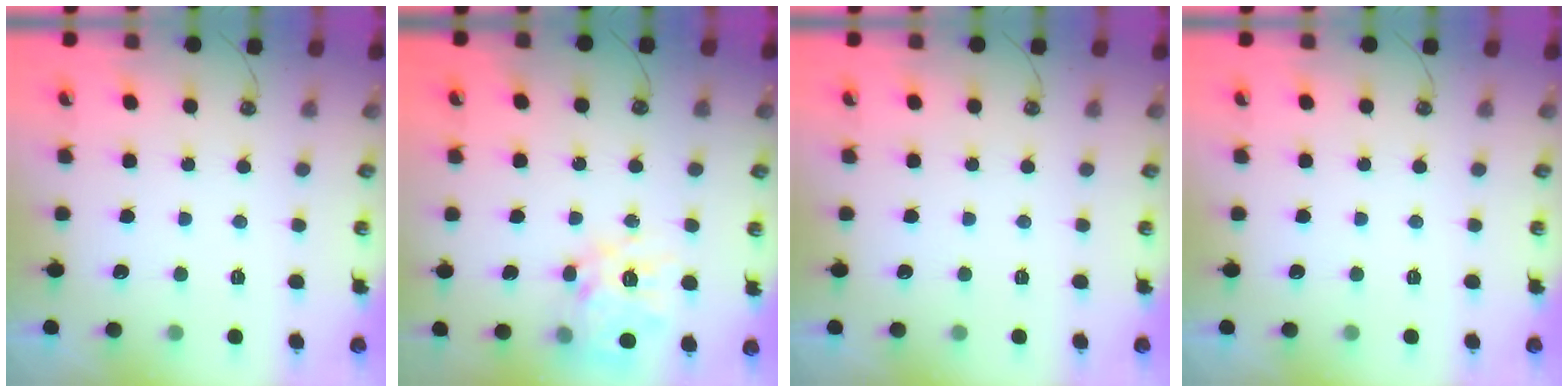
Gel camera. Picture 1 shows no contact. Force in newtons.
{"total": 14.1, "press": 14.1, "slide": 1.2}
{"total": 0.0}
{"total": 0.0}